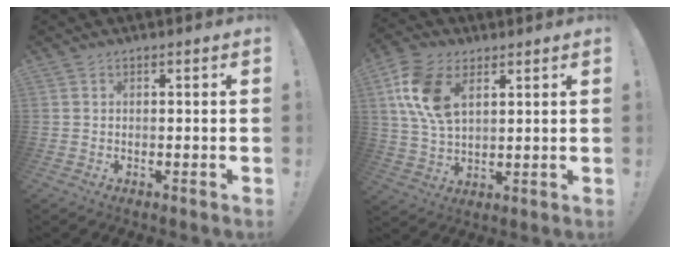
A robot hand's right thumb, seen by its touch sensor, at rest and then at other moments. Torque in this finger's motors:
{"motor_torque": [0.46, 0.48, 0.41, 0.41, 0.11]}